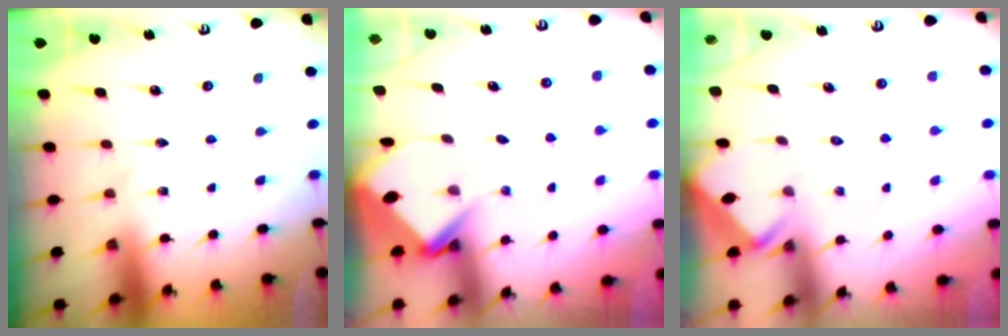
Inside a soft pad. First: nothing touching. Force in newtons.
{"total": 3.9, "press": 3.9, "slide": 0.2}
{"total": 3.4, "press": 3.3, "slide": 0.5}